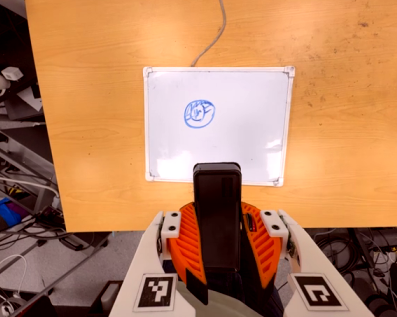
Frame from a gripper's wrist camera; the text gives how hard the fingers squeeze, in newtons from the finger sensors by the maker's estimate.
{"total": 11.0, "left": 8.6, "right": 13.4}